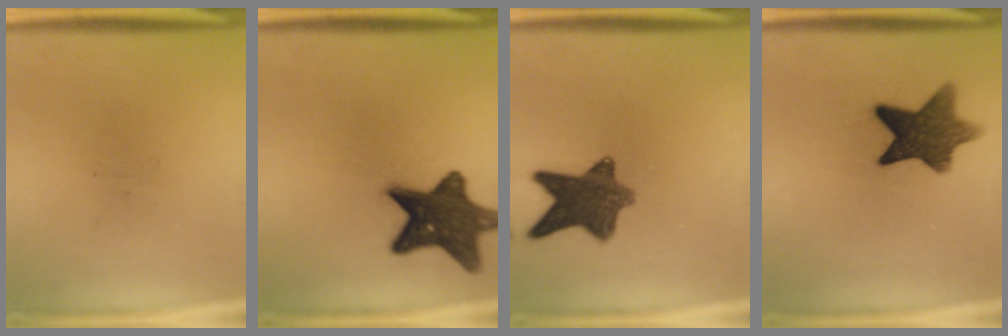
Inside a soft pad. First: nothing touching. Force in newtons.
{"total": 14.4}
{"total": 10.2}
{"total": 11.0}